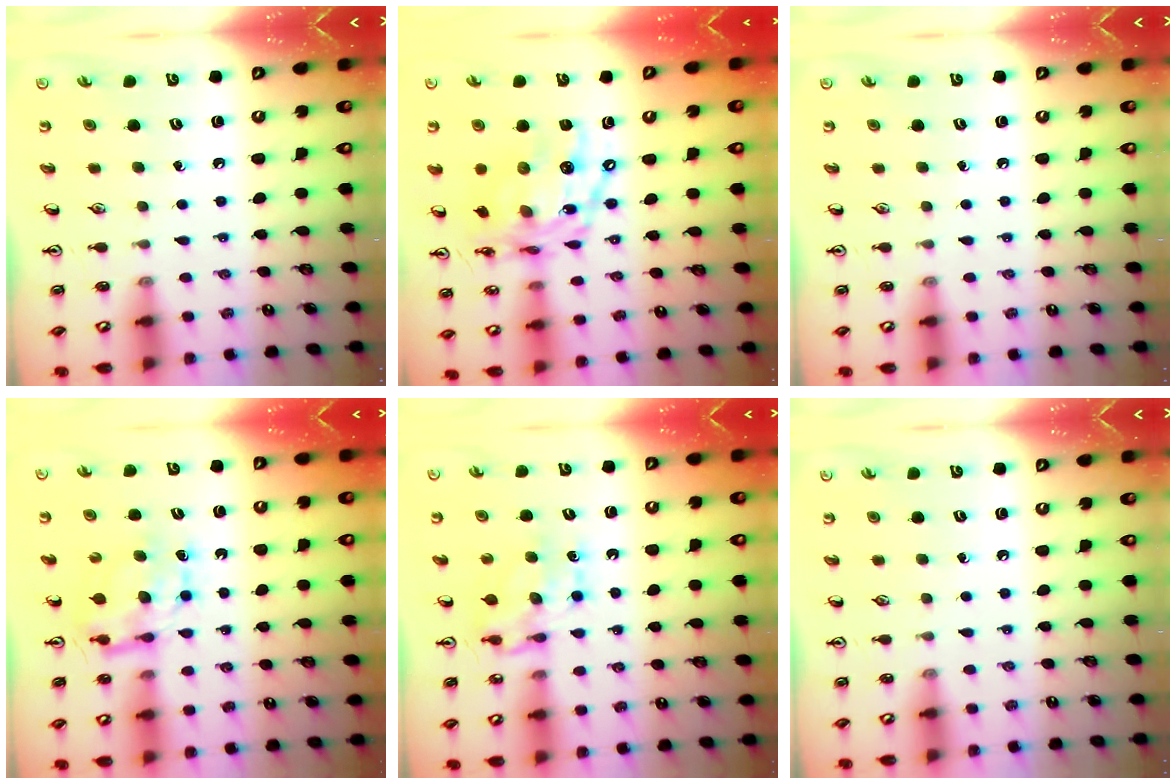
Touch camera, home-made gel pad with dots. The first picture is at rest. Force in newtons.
{"total": 17.3, "press": 17.2, "slide": 1.4}
{"total": 0.0}
{"total": 7.2, "press": 7.2, "slide": 0.2}
{"total": 7.0, "press": 7.0, "slide": 0.5}
{"total": 0.0}